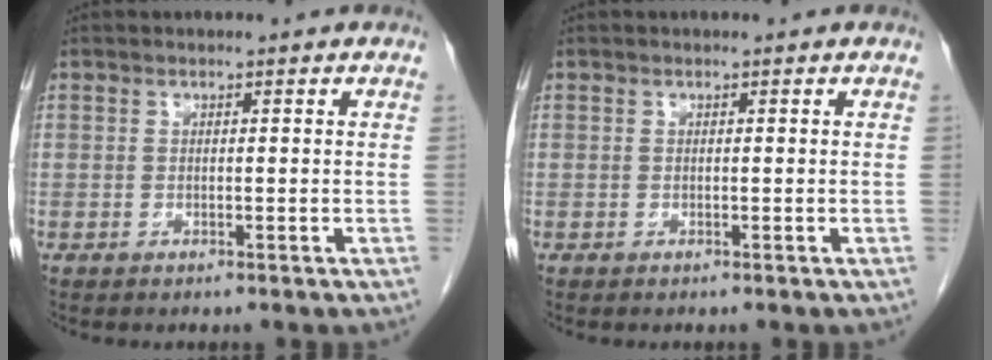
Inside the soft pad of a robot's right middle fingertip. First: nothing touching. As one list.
[{"total": 0.0}]